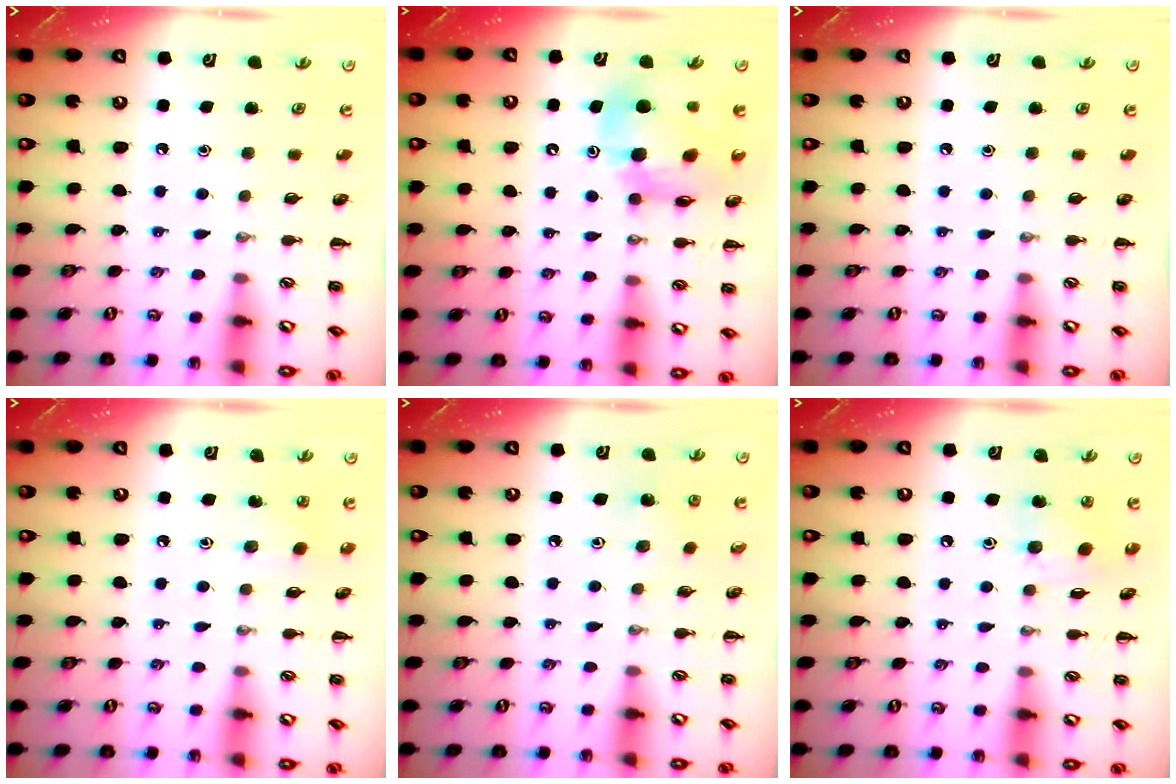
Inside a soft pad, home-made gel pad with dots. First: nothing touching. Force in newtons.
{"total": 11.2, "press": 10.7, "slide": 3.3}
{"total": 0.0}
{"total": 2.8, "press": 2.6, "slide": 0.9}
{"total": 3.1, "press": 2.9, "slide": 1.0}
{"total": 5.8, "press": 5.7, "slide": 0.8}